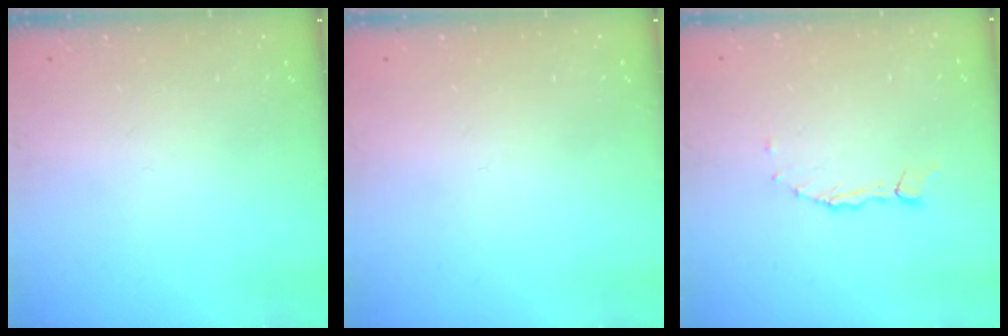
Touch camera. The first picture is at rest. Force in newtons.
{"total": 0.0}
{"total": 1.5, "press": 1.5, "slide": 0.2}